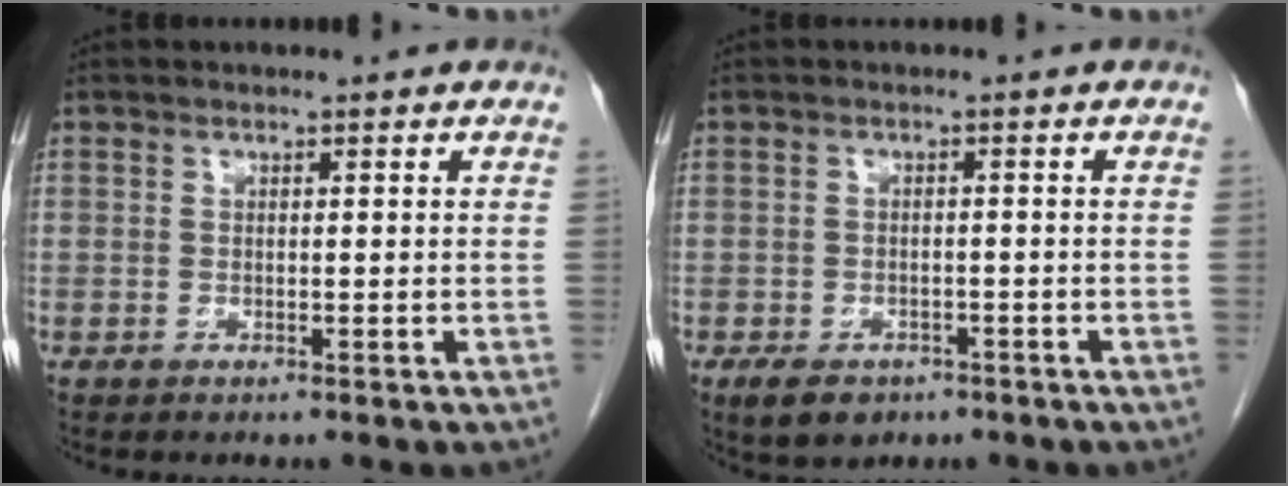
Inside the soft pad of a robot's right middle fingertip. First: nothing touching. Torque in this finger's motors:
{"motor_torque": [0.81, -0.60, 0.12, 0.05]}